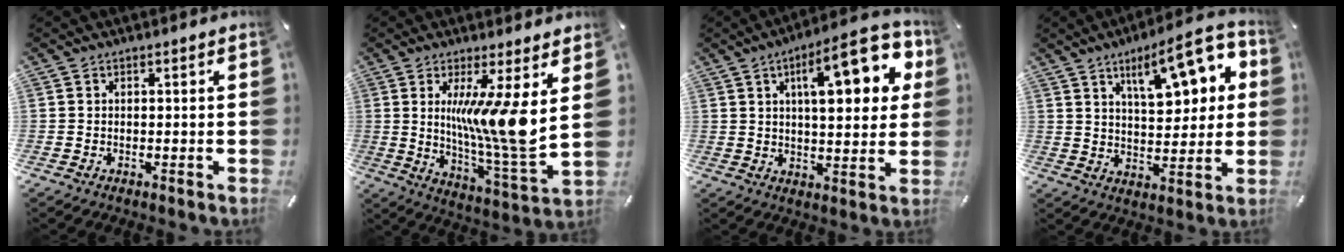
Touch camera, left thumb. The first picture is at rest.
{"total": 14.8, "force": [3.8, 1.0, 14.2], "torque": [-0.252, -0.041, 0.051]}
{"total": 18.6, "force": [7.1, 7.1, 15.7], "torque": [-0.220, -0.017, 0.104]}
{"total": 14.7, "force": [7.4, 6.1, 11.2], "torque": [-0.154, -0.029, 0.119]}